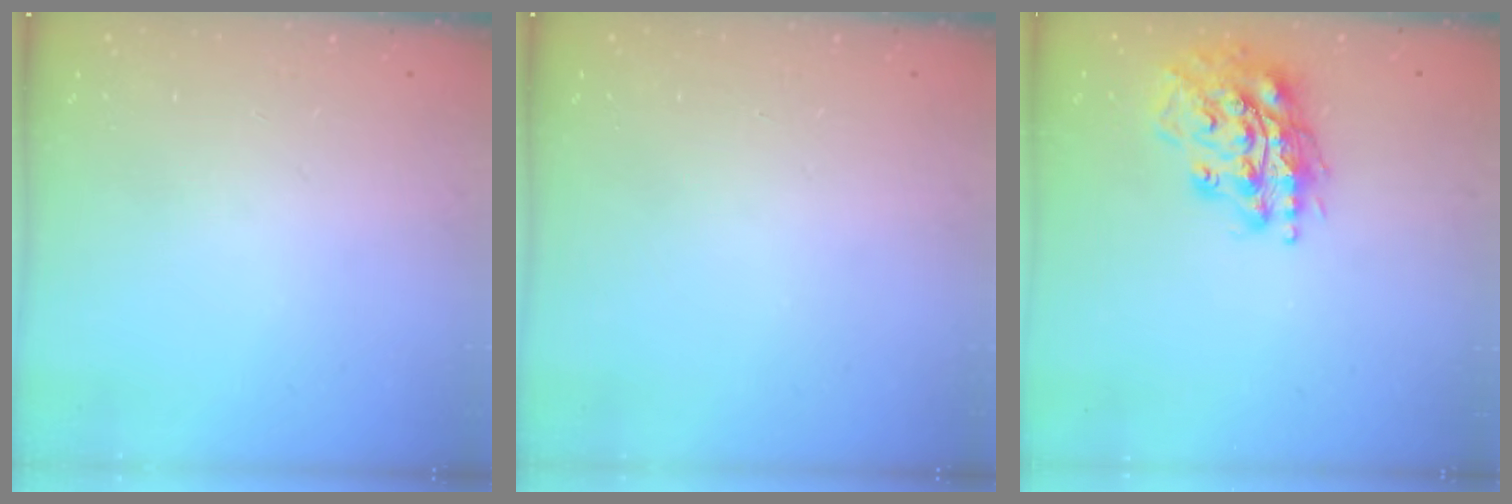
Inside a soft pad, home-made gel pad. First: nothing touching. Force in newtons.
{"total": 0.0}
{"total": 18.0, "press": 17.8, "slide": 2.5}